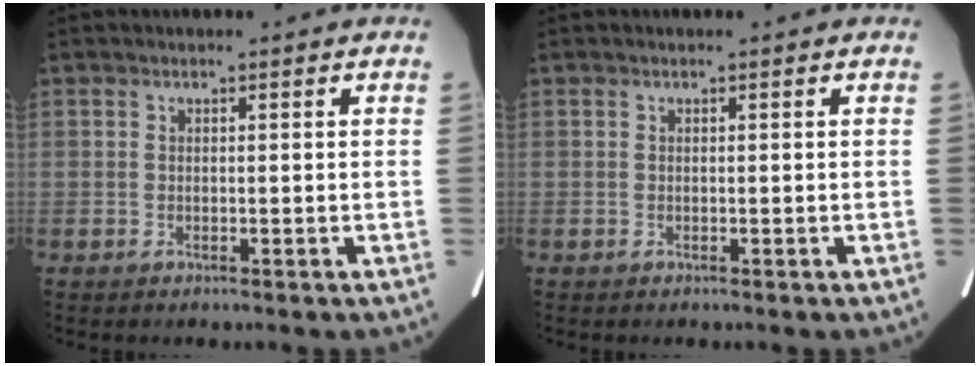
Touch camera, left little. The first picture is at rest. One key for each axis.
{"total": 0.0}